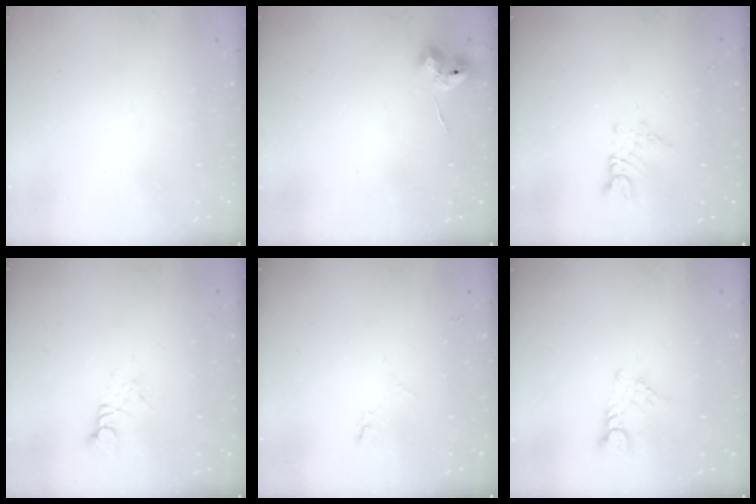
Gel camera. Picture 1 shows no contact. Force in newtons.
{"total": 7.4, "press": 7.4, "slide": 0.7}
{"total": 3.7, "press": 3.7, "slide": 0.5}
{"total": 3.0, "press": 3.0, "slide": 0.3}
{"total": 4.2, "press": 4.1, "slide": 0.7}
{"total": 3.3, "press": 3.2, "slide": 0.4}